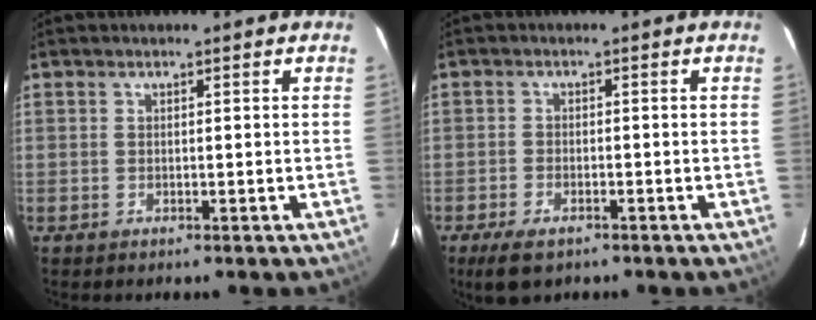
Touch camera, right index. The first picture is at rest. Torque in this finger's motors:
{"motor_torque": [0.49, -0.22, 0.08, 0.03]}